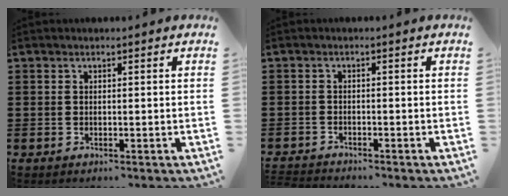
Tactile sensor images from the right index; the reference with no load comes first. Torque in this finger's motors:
{"motor_torque": [-1.20, 0.94, -1.06, -0.11]}